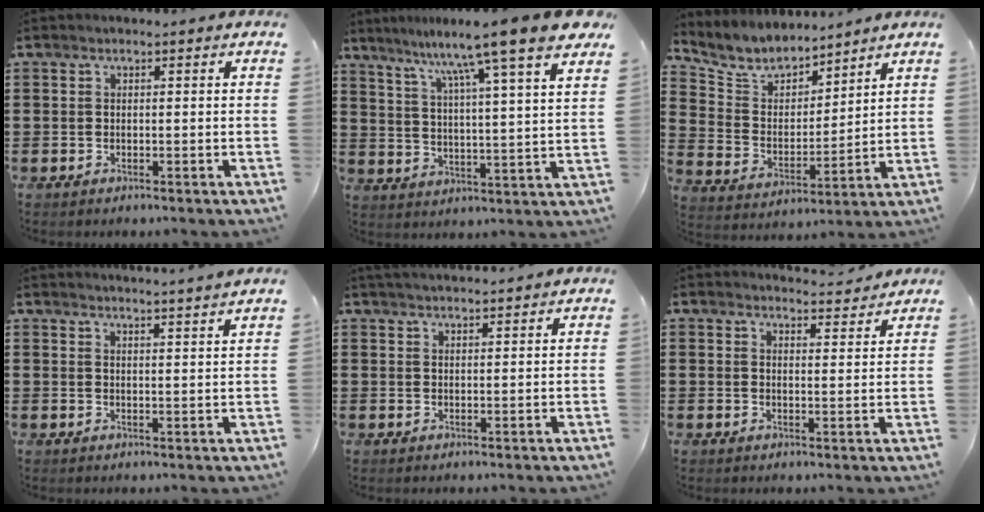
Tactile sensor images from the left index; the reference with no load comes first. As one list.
[{"total": 9.9, "force": [8.3, -1.4, 5.2], "torque": [-0.109, -0.063, 0.125]}, {"total": 6.5, "force": [6.0, 2.4, 0.7], "torque": [-0.055, -0.039, 0.106]}, {"total": 2.9, "force": [2.8, -0.9, 0.2], "torque": [-0.013, -0.016, 0.049]}, {"total": 2.1, "force": [2.0, -0.1, 0.2], "torque": [-0.009, -0.001, 0.040]}, {"total": 3.5, "force": [3.5, 0.2, 0.3], "torque": [-0.009, -0.020, 0.062]}]